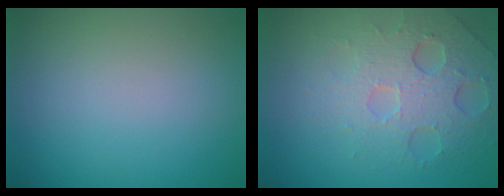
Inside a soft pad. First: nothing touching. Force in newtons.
{"total": 5.4, "press": 4.2, "slide": 3.4}